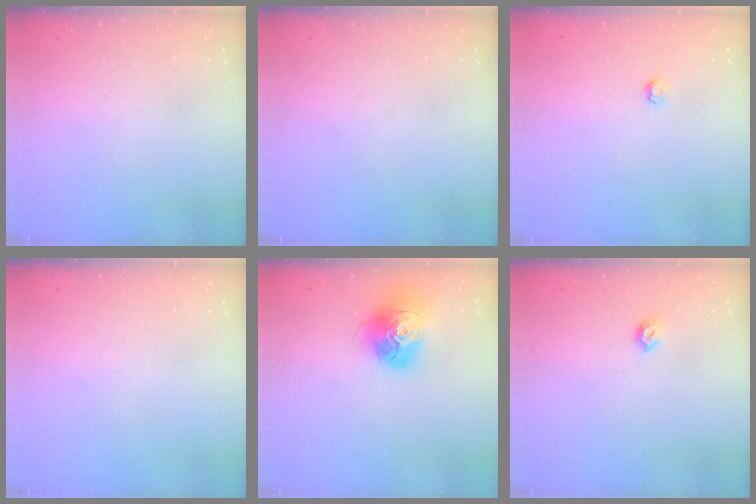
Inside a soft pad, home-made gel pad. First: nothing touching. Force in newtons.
{"total": 0.0}
{"total": 3.9, "press": 3.9, "slide": 0.5}
{"total": 0.0}
{"total": 16.1, "press": 16.0, "slide": 1.6}
{"total": 5.0, "press": 4.9, "slide": 1.1}